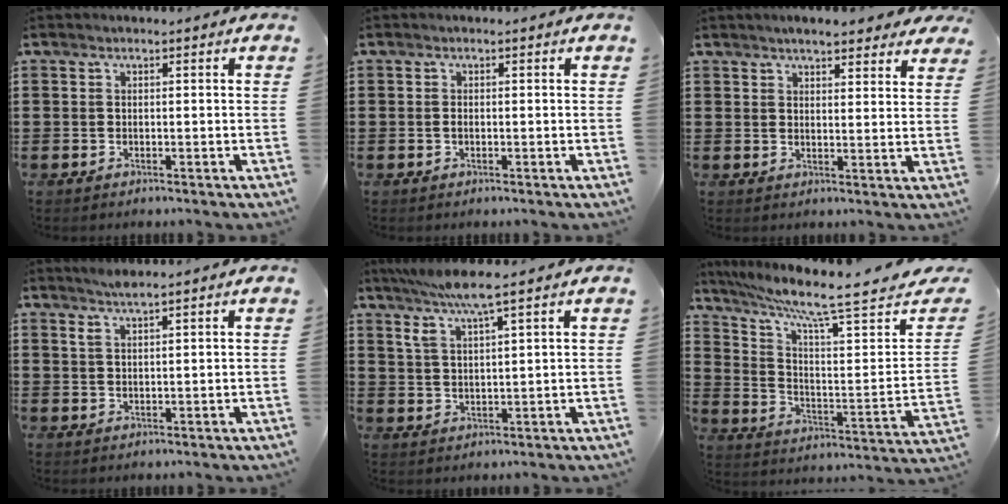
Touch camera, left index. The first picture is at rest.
{"total": 0.7, "force": [-0.2, 0.3, 0.6], "torque": [-0.014, -0.003, -0.003]}
{"total": 4.4, "force": [4.1, 0.5, 1.5], "torque": [-0.042, -0.004, 0.076]}
{"total": 2.0, "force": [1.7, 0.1, 1.1], "torque": [-0.025, 0.001, 0.031]}
{"total": 6.1, "force": [4.5, 0.0, 4.1], "torque": [-0.092, -0.009, 0.078]}
{"total": 9.4, "force": [7.7, 0.2, 5.4], "torque": [-0.130, -0.065, 0.121]}